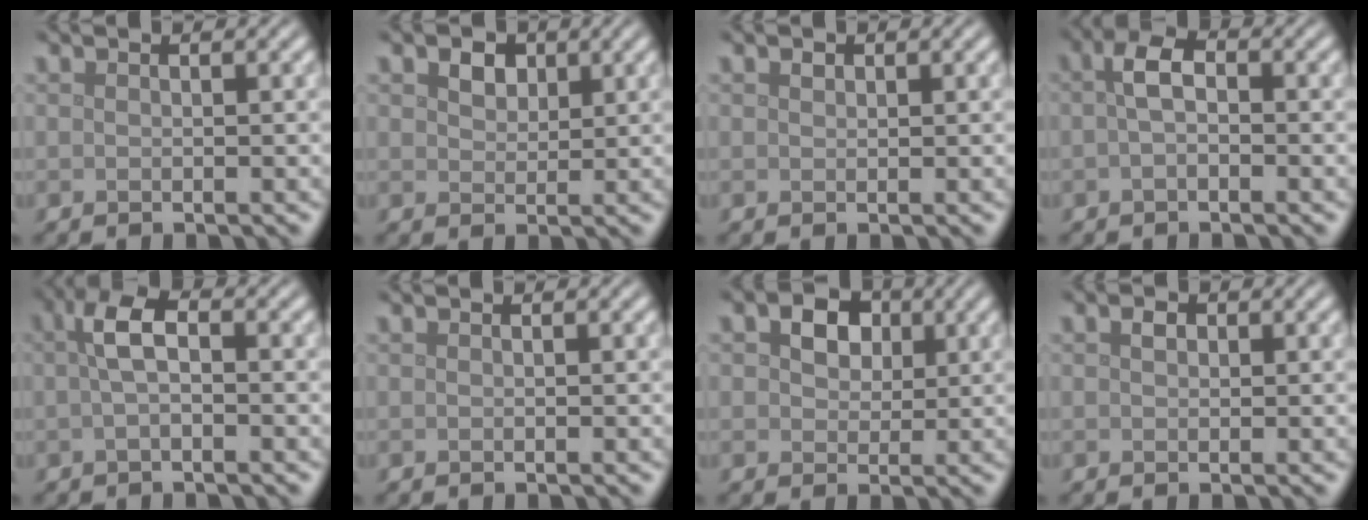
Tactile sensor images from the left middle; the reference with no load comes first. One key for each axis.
{"total": 2.0, "fx": 1.1, "fy": 1.3, "fz": 0.9, "tx": -0.020, "ty": 0.002, "tz": 0.017}
{"total": 0.5, "fx": 0.3, "fy": 0.4, "fz": 0.2, "tx": -0.004, "ty": -0.001, "tz": 0.004}
{"total": 2.4, "fx": -0.1, "fy": 1.3, "fz": 2.0, "tx": -0.039, "ty": 0.006, "tz": -0.010}
{"total": 2.9, "fx": 0.1, "fy": 1.1, "fz": 2.7, "tx": -0.055, "ty": 0.008, "tz": -0.005}
{"total": 0.0}
{"total": 3.5, "fx": 1.3, "fy": 2.6, "fz": 2.0, "tx": -0.033, "ty": 0.002, "tz": 0.009}
{"total": 0.9, "fx": 0.3, "fy": 0.7, "fz": 0.5, "tx": -0.011, "ty": 0.000, "tz": 0.002}